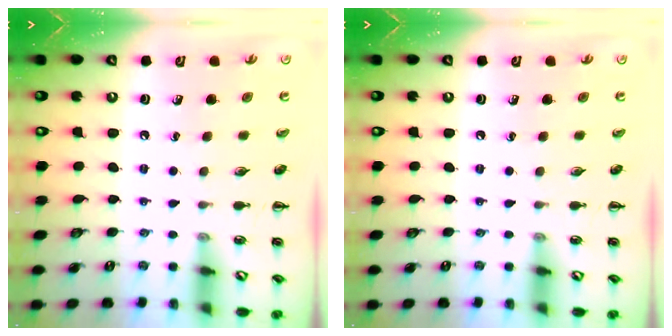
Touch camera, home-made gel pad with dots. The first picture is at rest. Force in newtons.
{"total": 0.0}